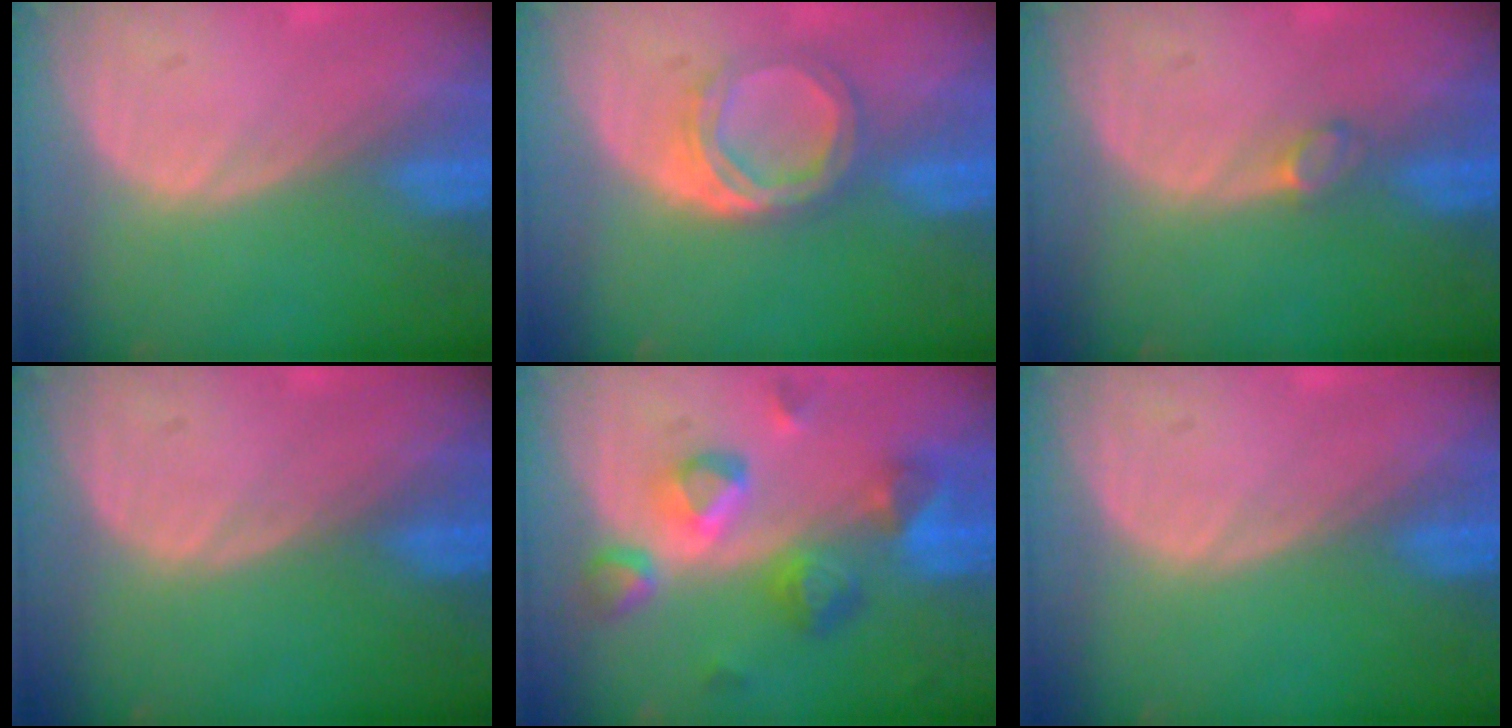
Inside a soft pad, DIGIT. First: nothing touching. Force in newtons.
{"total": 5.7, "press": 5.0, "slide": 2.7}
{"total": 1.4, "press": 1.4, "slide": 0.2}
{"total": 0.0}
{"total": 9.4, "press": 8.2, "slide": 4.6}
{"total": 0.0}